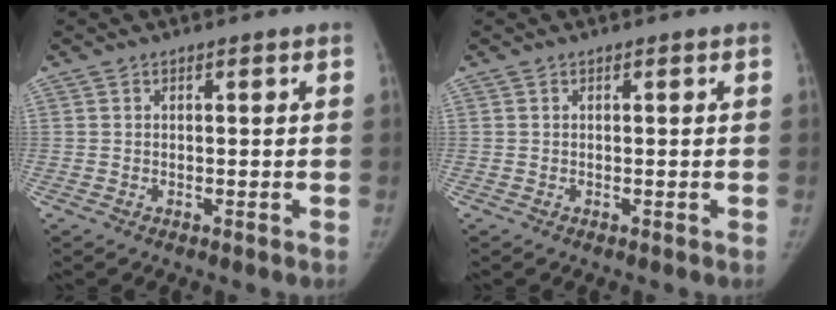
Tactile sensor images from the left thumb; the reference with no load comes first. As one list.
[{"total": 0.0}]